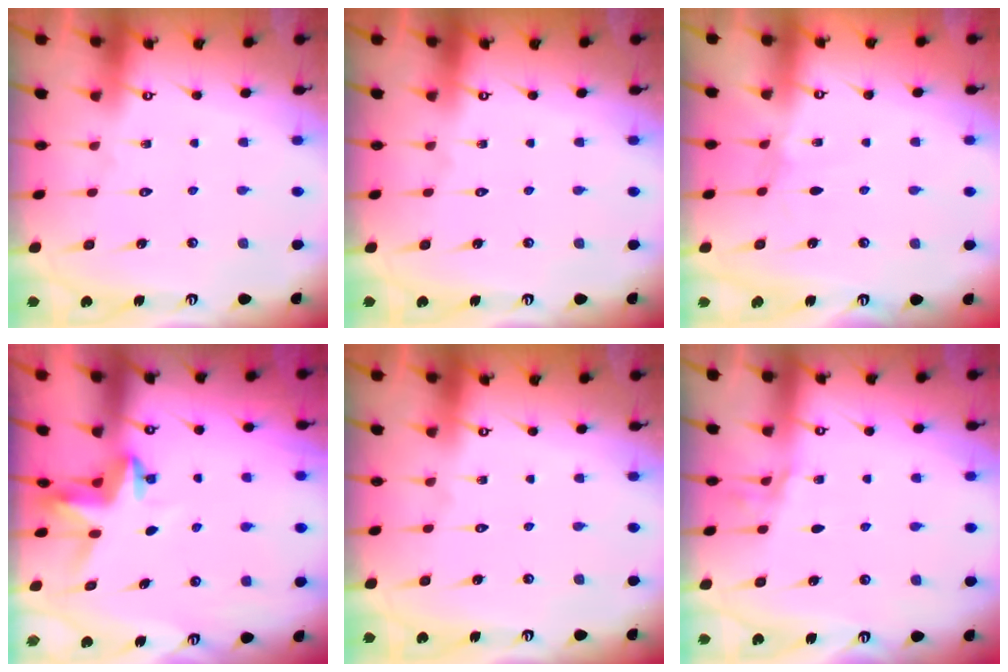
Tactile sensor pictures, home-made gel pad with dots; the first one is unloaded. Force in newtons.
{"total": 0.0}
{"total": 0.7, "press": 0.6, "slide": 0.3}
{"total": 3.9, "press": 3.9, "slide": 0.4}
{"total": 0.0}
{"total": 1.3, "press": 1.2, "slide": 0.3}